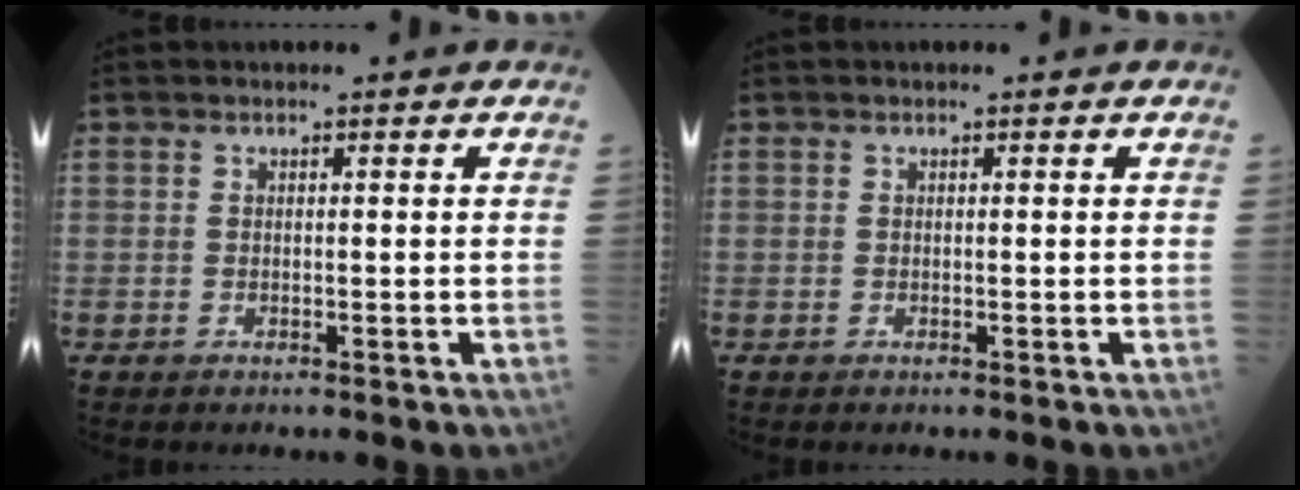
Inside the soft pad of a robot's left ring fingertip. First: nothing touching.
{"total": 0.0}